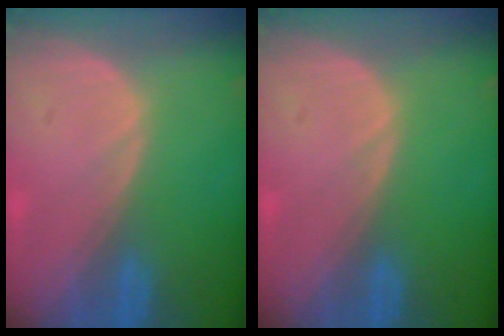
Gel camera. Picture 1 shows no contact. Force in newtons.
{"total": 0.0}